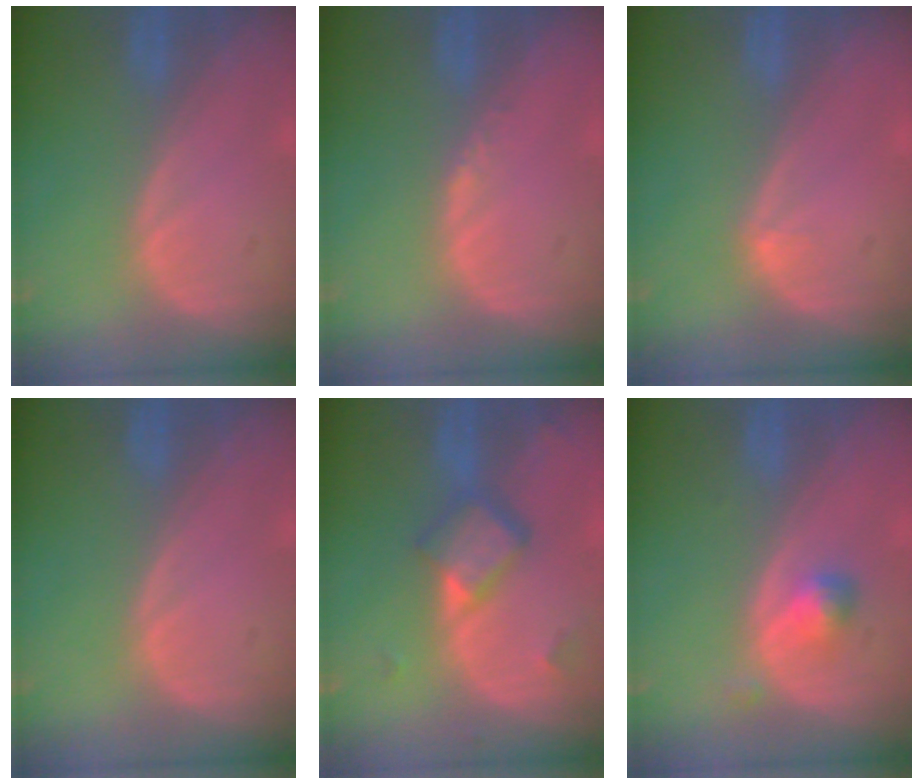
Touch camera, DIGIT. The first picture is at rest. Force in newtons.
{"total": 0.8, "press": 0.6, "slide": 0.4}
{"total": 0.6, "press": 0.4, "slide": 0.5}
{"total": 0.0}
{"total": 5.8, "press": 5.0, "slide": 3.0}
{"total": 2.4, "press": 2.4, "slide": 0.2}